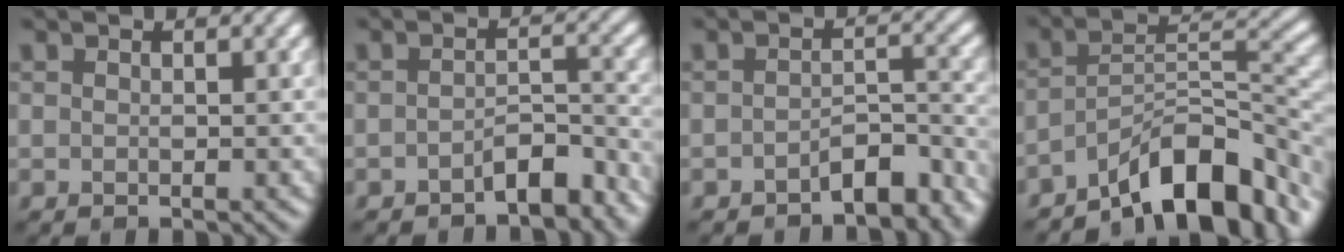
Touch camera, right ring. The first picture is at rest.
{"total": 3.3, "force": [-2.4, 1.2, 1.9], "torque": [-0.027, 0.013, -0.040]}
{"total": 4.1, "force": [-3.1, 1.6, 2.3], "torque": [-0.024, 0.009, -0.048]}
{"total": 10.0, "force": [-7.1, 3.2, 6.4], "torque": [-0.081, 0.010, -0.127]}